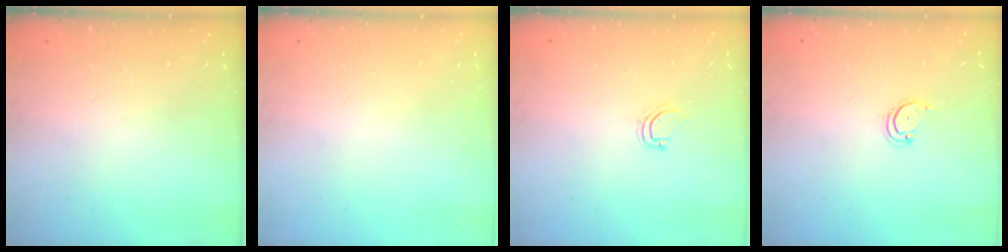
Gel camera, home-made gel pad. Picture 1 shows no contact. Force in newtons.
{"total": 0.0}
{"total": 4.6, "press": 4.6, "slide": 0.4}
{"total": 3.5, "press": 3.5, "slide": 0.5}